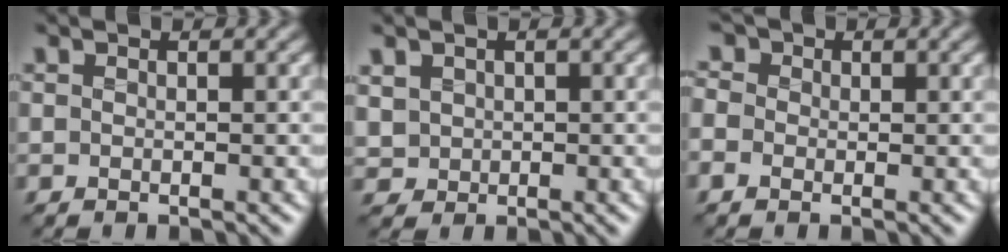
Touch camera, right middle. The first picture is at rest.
{"total": 2.1, "force": [0.7, 1.9, 0.7], "torque": [-0.029, 0.003, 0.021]}
{"total": 3.4, "force": [0.6, 2.8, 1.7], "torque": [-0.032, 0.019, -0.012]}